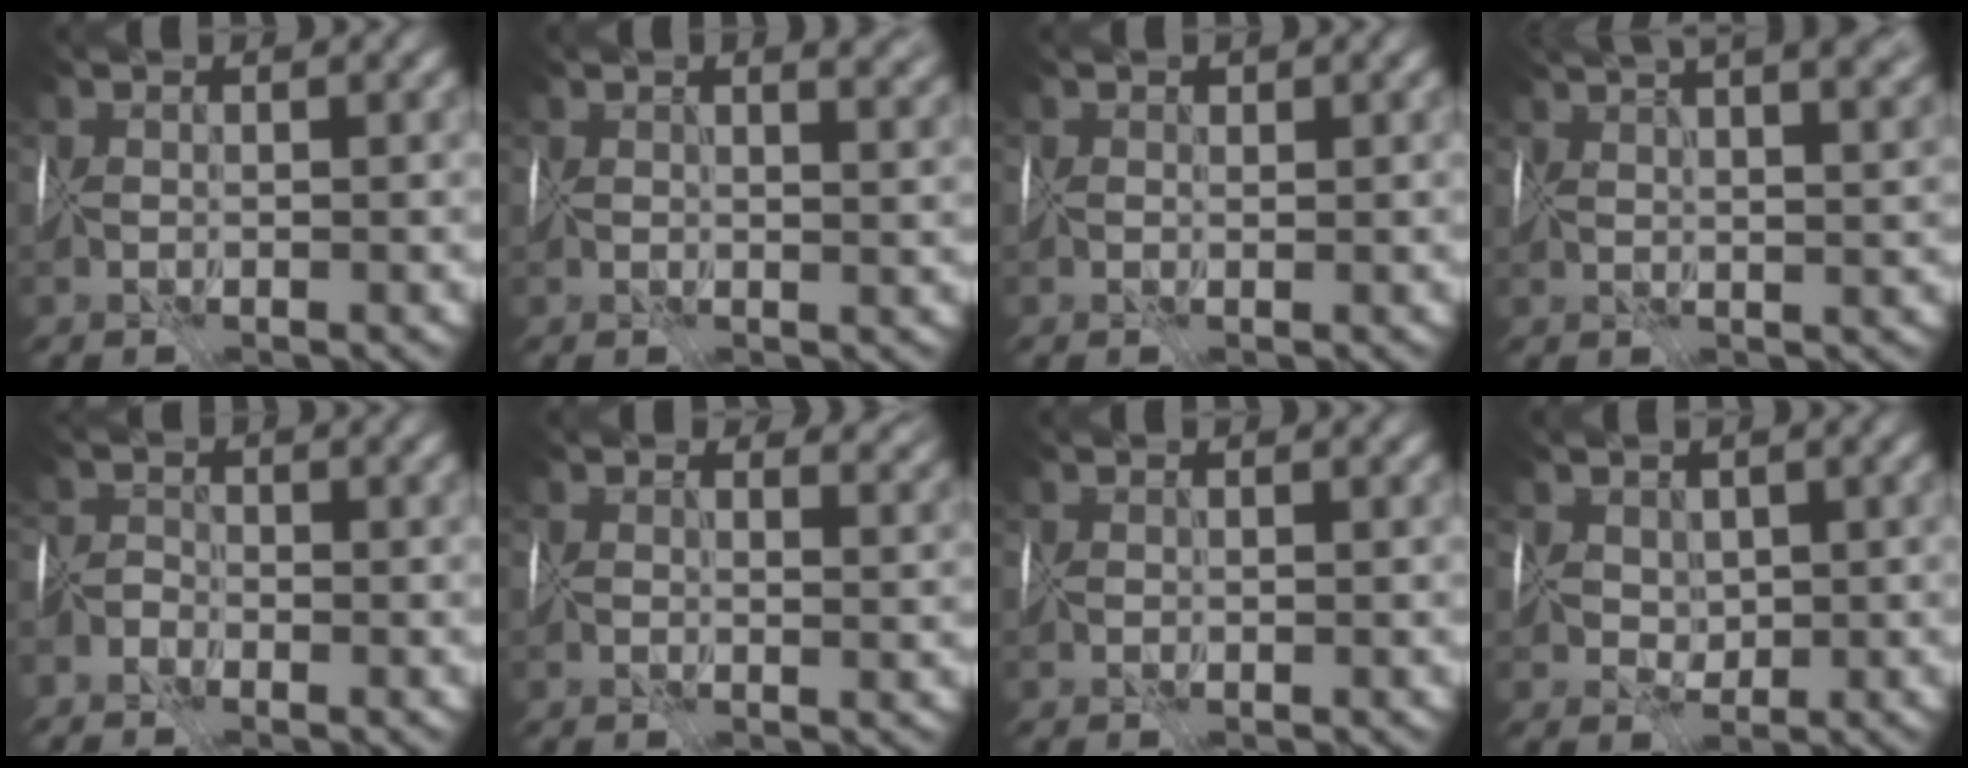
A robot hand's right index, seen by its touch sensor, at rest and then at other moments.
{"total": 5.5, "force": [2.7, 2.8, 3.8], "torque": [-0.045, 0.011, 0.046]}
{"total": 0.7, "force": [0.4, 0.5, 0.2], "torque": [-0.002, 0.004, 0.008]}
{"total": 13.9, "force": [8.6, 5.5, 9.5], "torque": [-0.109, 0.072, 0.103]}
{"total": 1.6, "force": [-1.5, 0.1, 0.4], "torque": [-0.006, 0.001, -0.031]}
{"total": 5.4, "force": [3.2, 3.2, 3.0], "torque": [-0.044, 0.008, 0.054]}
{"total": 0.0}
{"total": 2.9, "force": [1.6, 2.1, 1.2], "torque": [-0.019, 0.016, 0.034]}